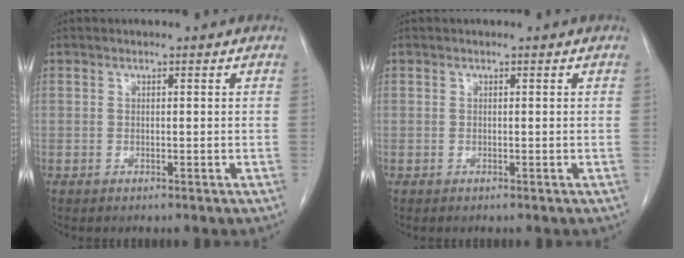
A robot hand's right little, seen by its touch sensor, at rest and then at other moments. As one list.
[{"total": 0.0}]